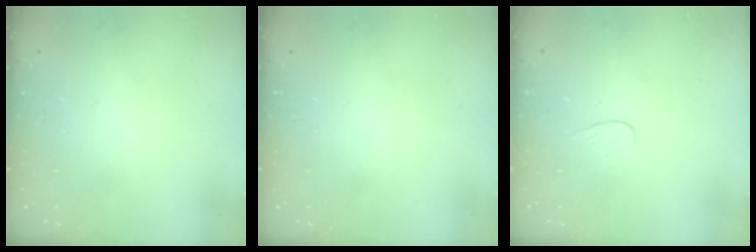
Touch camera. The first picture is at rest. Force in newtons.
{"total": 0.0}
{"total": 3.4, "press": 3.4, "slide": 0.3}